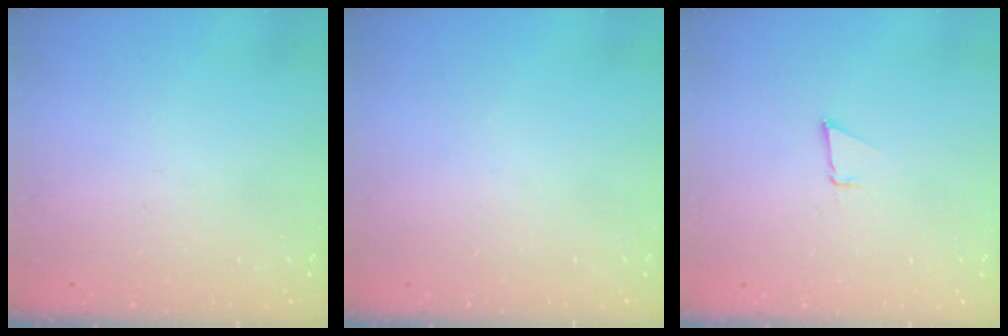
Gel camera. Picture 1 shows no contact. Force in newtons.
{"total": 0.0}
{"total": 0.8, "press": 0.8, "slide": 0.1}